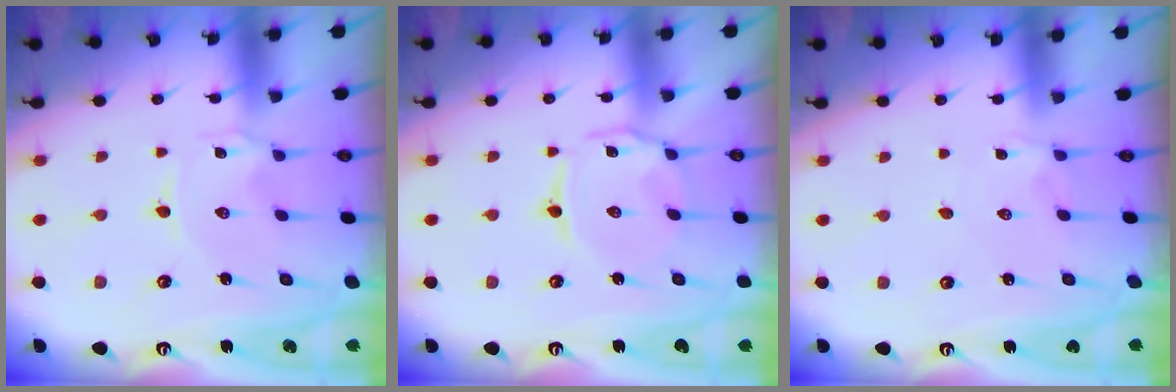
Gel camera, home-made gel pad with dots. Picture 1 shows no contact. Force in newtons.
{"total": 3.5, "press": 3.5, "slide": 0.3}
{"total": 1.9, "press": 1.8, "slide": 0.6}